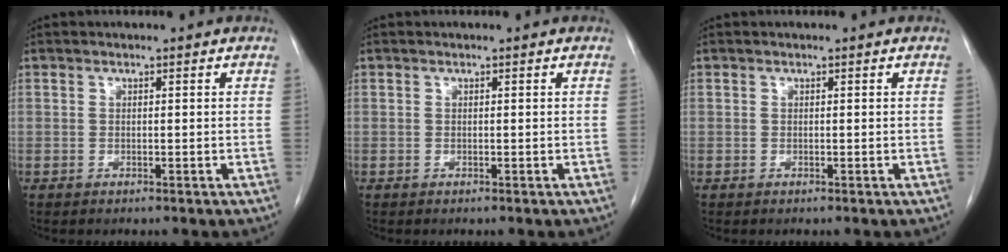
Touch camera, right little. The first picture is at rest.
{"total": 0.0}
{"total": 0.0}